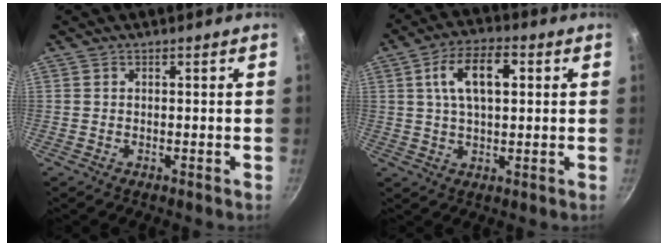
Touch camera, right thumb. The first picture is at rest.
{"total": 10.4, "force": [2.6, 5.2, 8.6], "torque": [-0.137, 0.012, 0.041]}